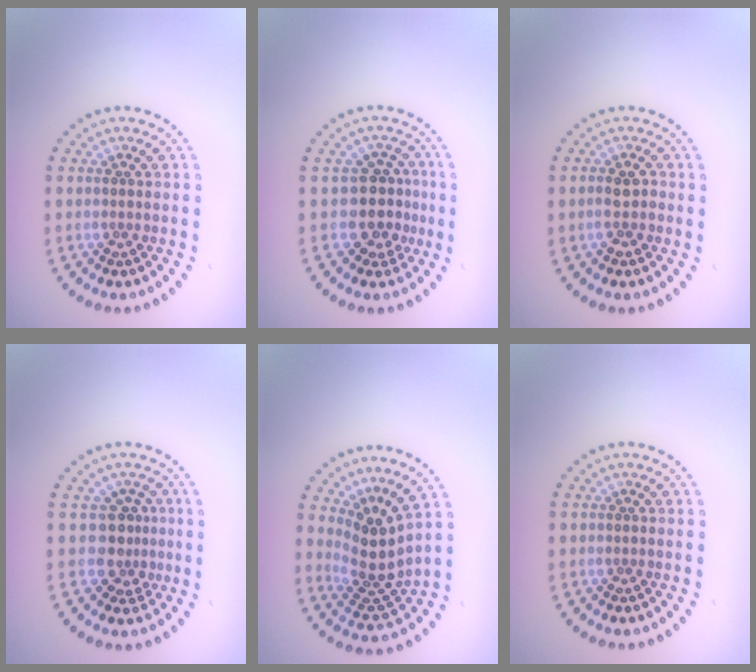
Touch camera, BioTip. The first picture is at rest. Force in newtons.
{"total": 3.2, "press": 2.5, "slide": 2.0}
{"total": 1.8, "press": 1.7, "slide": 0.7}
{"total": 2.6, "press": 1.9, "slide": 1.8}
{"total": 3.9, "press": 2.8, "slide": 2.8}
{"total": 0.0}